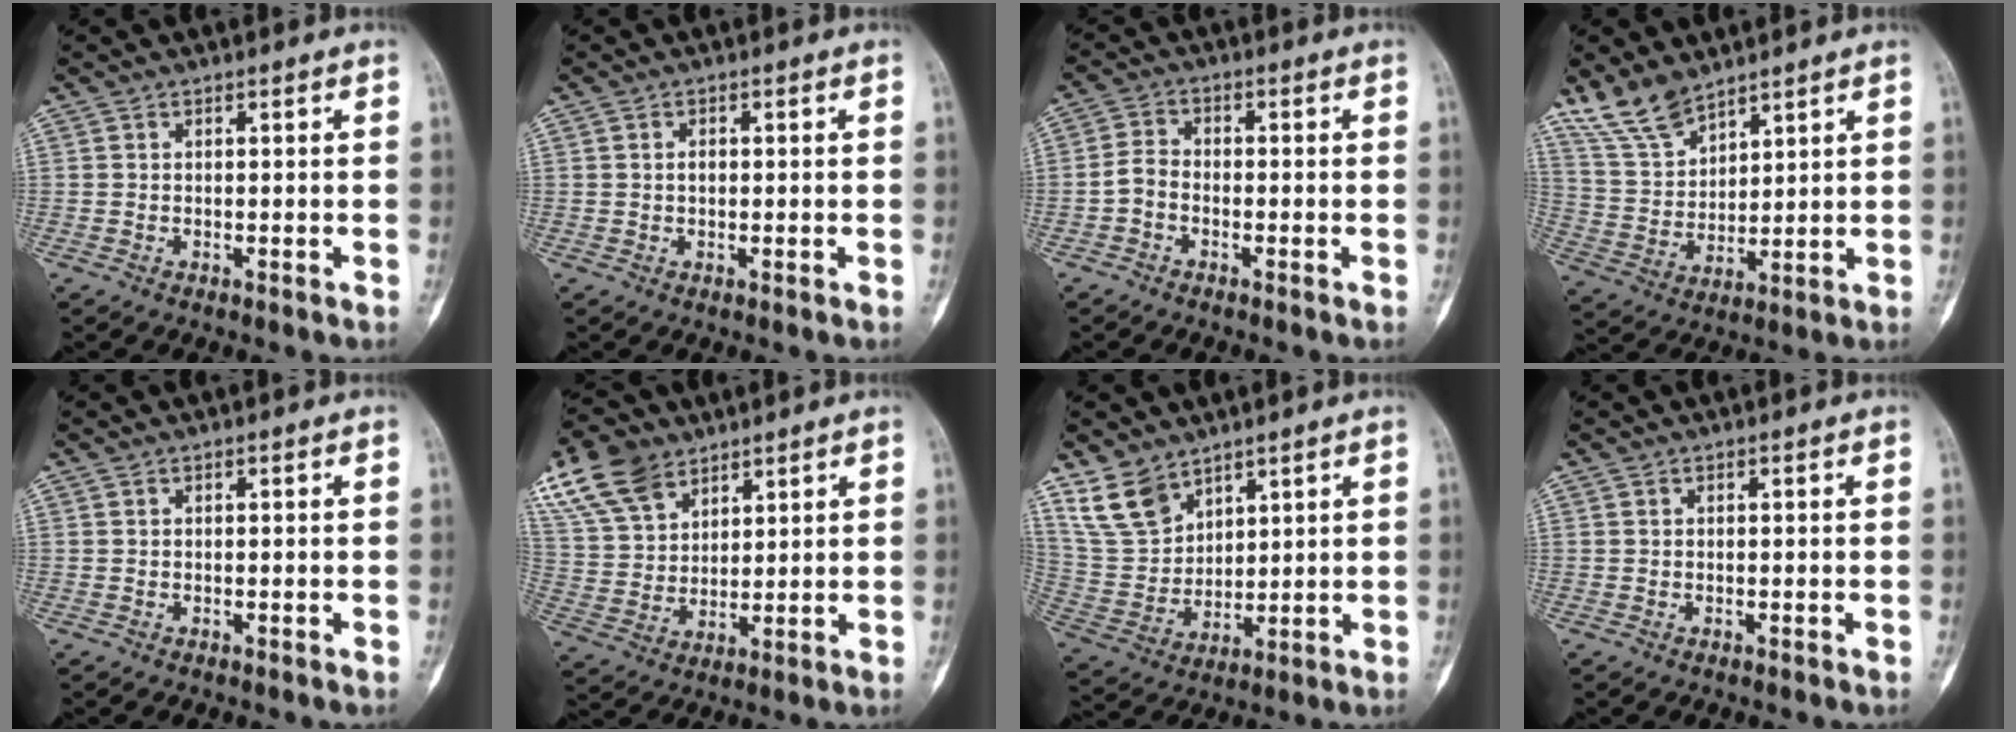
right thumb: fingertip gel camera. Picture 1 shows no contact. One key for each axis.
{"total": 0.9, "fx": 0.1, "fy": 0.6, "fz": 0.7, "tx": -0.012, "ty": 0.002, "tz": 0.000}
{"total": 3.4, "fx": -1.5, "fy": 2.3, "fz": 2.0, "tx": -0.035, "ty": 0.015, "tz": -0.036}
{"total": 9.5, "fx": 7.8, "fy": 4.0, "fz": 3.8, "tx": -0.069, "ty": -0.034, "tz": 0.170}
{"total": 0.0}
{"total": 13.5, "fx": 8.6, "fy": 8.2, "fz": 6.4, "tx": -0.111, "ty": -0.014, "tz": 0.174}
{"total": 10.1, "fx": 7.2, "fy": 6.0, "fz": 3.8, "tx": -0.064, "ty": -0.033, "tz": 0.162}
{"total": 0.0}